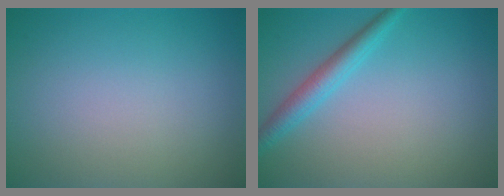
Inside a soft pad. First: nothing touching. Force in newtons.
{"total": 2.6, "press": 2.5, "slide": 0.1}